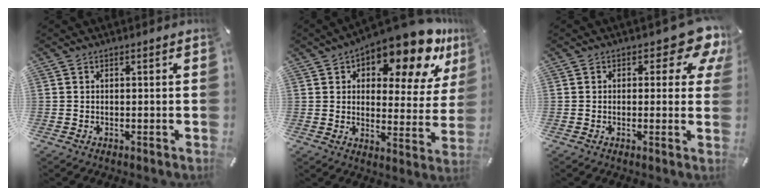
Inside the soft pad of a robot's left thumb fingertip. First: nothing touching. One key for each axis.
{"total": 17.6, "fx": 12.7, "fy": 6.5, "fz": 10.4, "tx": -0.144, "ty": -0.098, "tz": 0.205}
{"total": 9.4, "fx": 4.9, "fy": 4.3, "fz": 6.7, "tx": -0.074, "ty": -0.027, "tz": 0.079}